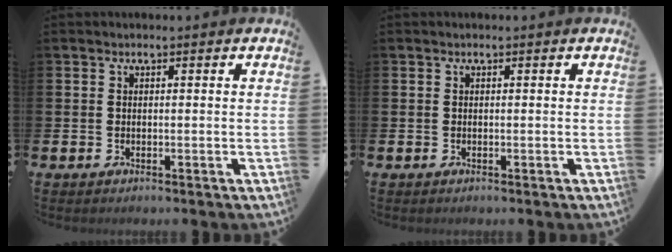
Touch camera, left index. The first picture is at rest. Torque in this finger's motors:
{"motor_torque": [0.00, 0.00, 0.00, 0.00]}